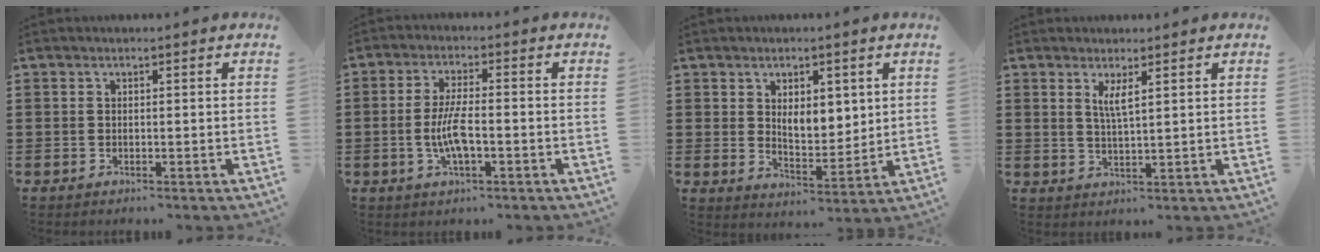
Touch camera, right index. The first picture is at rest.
{"total": 6.0, "force": [-1.4, 1.5, 5.7], "torque": [-0.126, -0.007, -0.033]}
{"total": 5.0, "force": [2.5, 3.1, 3.0], "torque": [-0.053, 0.001, 0.040]}
{"total": 2.6, "force": [1.5, 0.2, 2.1], "torque": [-0.045, -0.001, 0.024]}